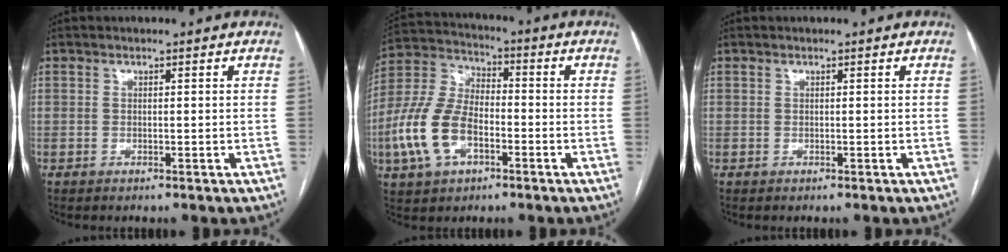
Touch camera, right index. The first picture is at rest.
{"total": 12.9, "force": [-4.3, 7.1, 9.9], "torque": [-0.237, 0.014, -0.081]}
{"total": 0.0}